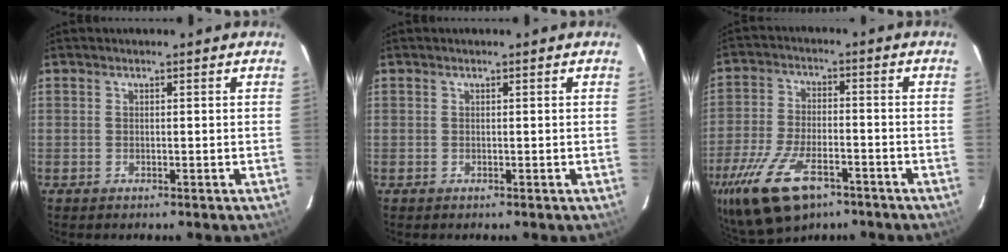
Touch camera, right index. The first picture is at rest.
{"total": 0.0}
{"total": 17.5, "force": [-10.5, 8.1, 11.4], "torque": [-0.256, -0.038, -0.185]}